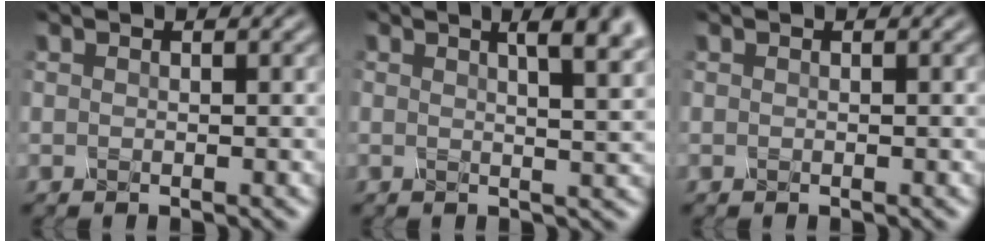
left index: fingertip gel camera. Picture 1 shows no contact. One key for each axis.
{"total": 6.1, "fx": 2.7, "fy": 2.5, "fz": 4.9, "tx": -0.023, "ty": 0.028, "tz": 0.015}
{"total": 0.0}